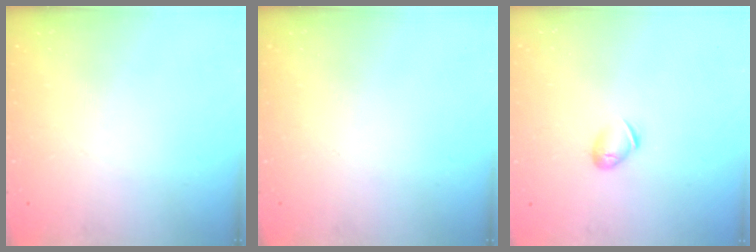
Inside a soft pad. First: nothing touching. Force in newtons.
{"total": 0.0}
{"total": 6.5, "press": 6.4, "slide": 0.9}